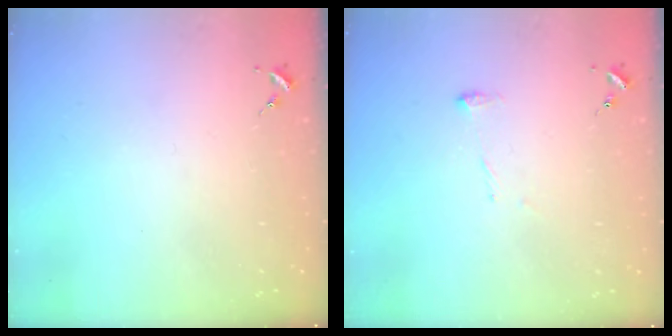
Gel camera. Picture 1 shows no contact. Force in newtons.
{"total": 8.1, "press": 8.1, "slide": 0.6}